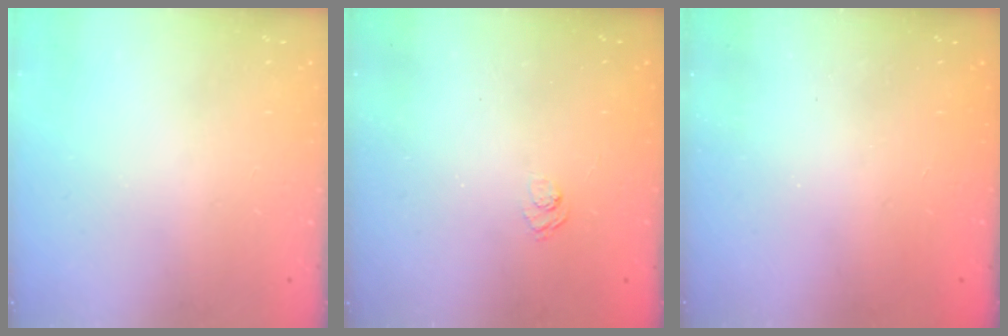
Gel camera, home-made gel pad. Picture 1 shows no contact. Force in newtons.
{"total": 2.4, "press": 2.0, "slide": 1.3}
{"total": 2.4, "press": 2.3, "slide": 0.8}